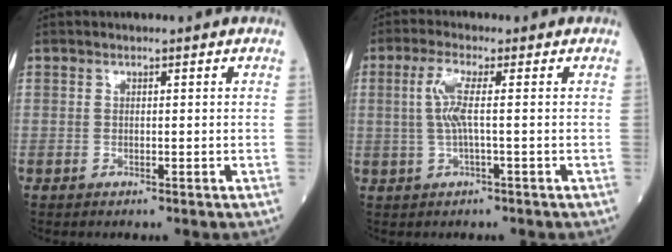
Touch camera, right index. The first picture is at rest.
{"total": 4.2, "force": [0.4, 0.2, 4.2], "torque": [-0.097, 0.007, 0.007]}